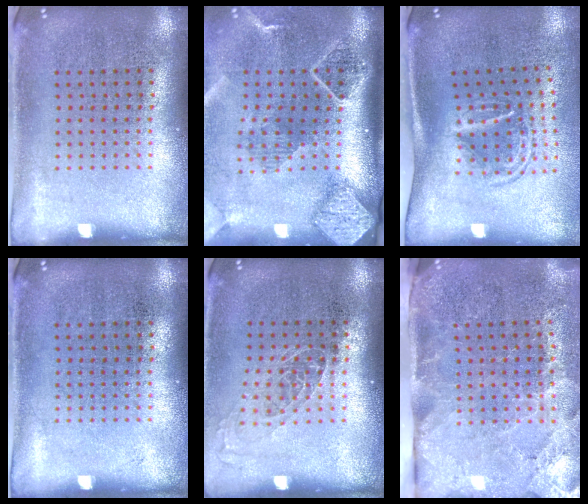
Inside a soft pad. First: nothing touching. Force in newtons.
{"total": 2.7, "press": 2.0, "slide": 1.9}
{"total": 1.7, "press": 1.1, "slide": 1.3}
{"total": 0.0}
{"total": 1.0, "press": 0.9, "slide": 0.5}
{"total": 3.9, "press": 3.2, "slide": 2.3}